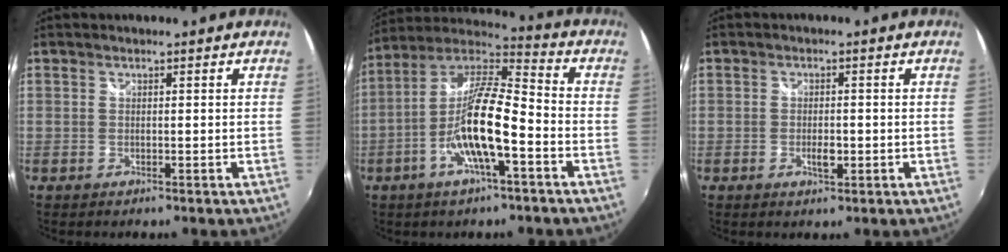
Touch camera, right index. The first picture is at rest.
{"total": 14.7, "force": [-5.2, 3.0, 13.4], "torque": [-0.260, 0.000, -0.104]}
{"total": 2.7, "force": [-0.9, 1.3, 2.2], "torque": [-0.040, -0.003, -0.015]}